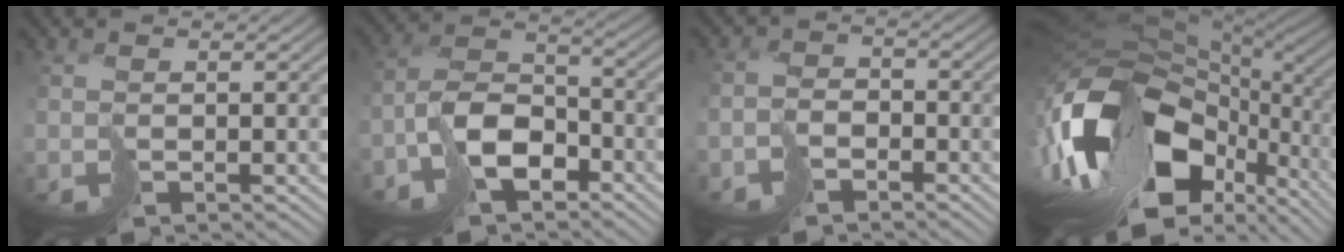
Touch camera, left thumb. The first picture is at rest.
{"total": 7.9, "force": [-5.1, 3.8, 4.6], "torque": [-0.082, 0.006, -0.110]}
{"total": 3.5, "force": [-3.1, 1.4, 0.5], "torque": [-0.001, 0.005, -0.066]}
{"total": 18.8, "force": [-5.5, 10.1, 14.9], "torque": [-0.300, -0.015, -0.062]}